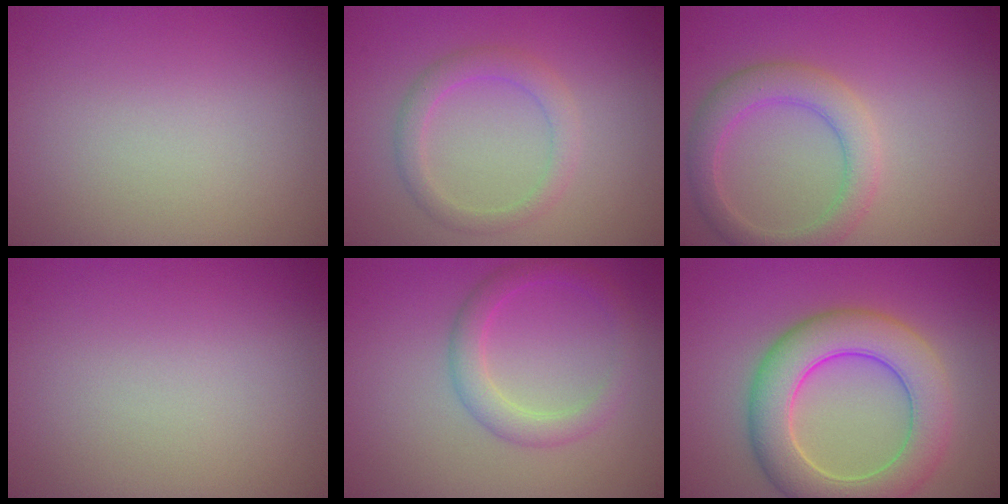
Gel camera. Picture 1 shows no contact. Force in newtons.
{"total": 2.4, "press": 2.4, "slide": 0.1}
{"total": 3.9, "press": 3.8, "slide": 0.2}
{"total": 0.0}
{"total": 2.7, "press": 2.7, "slide": 0.1}
{"total": 7.6, "press": 7.6, "slide": 0.4}